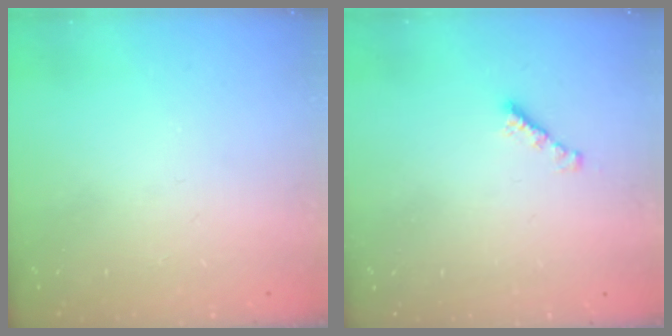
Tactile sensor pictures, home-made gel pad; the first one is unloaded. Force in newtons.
{"total": 2.4, "press": 2.4, "slide": 0.4}